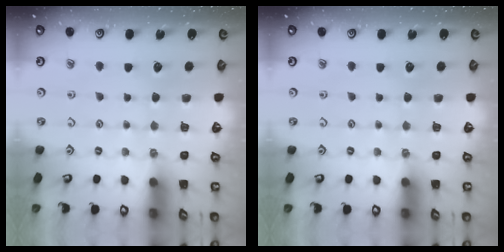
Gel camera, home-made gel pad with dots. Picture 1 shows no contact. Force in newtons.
{"total": 0.0}